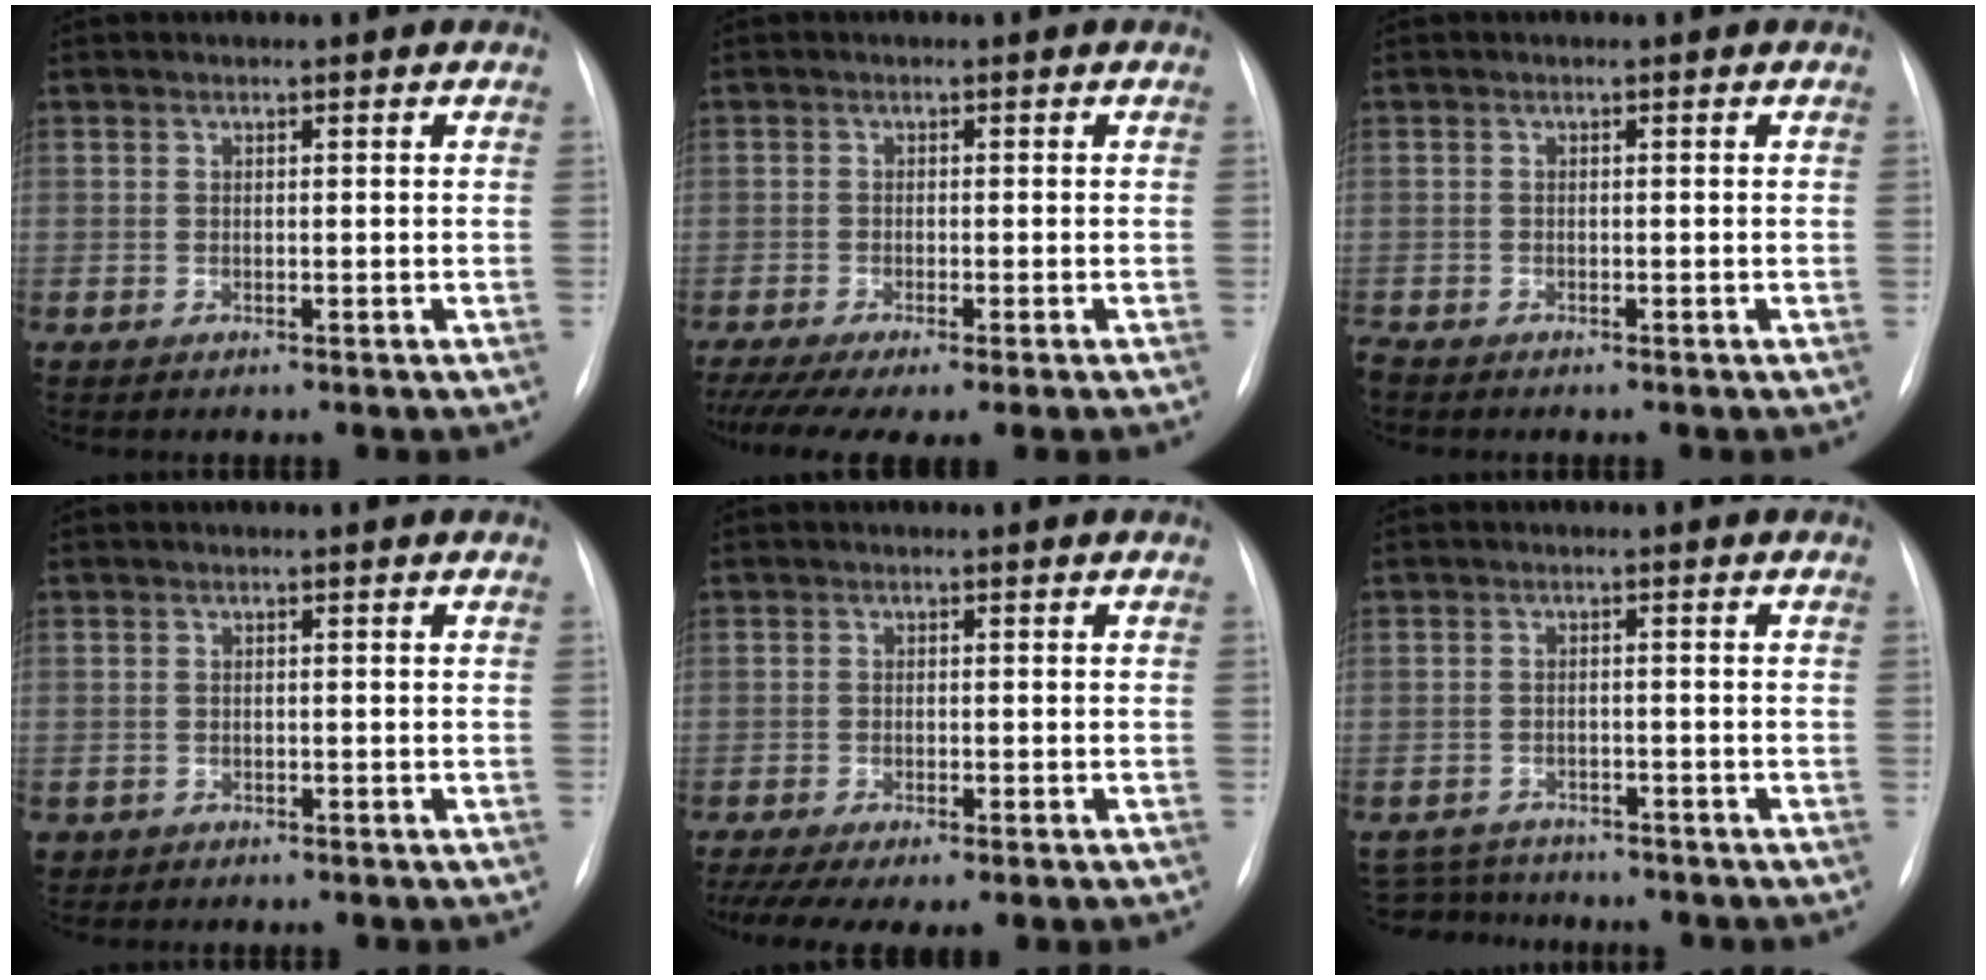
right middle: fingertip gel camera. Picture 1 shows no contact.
{"total": 9.5, "force": [-7.5, 0.7, 5.8], "torque": [-0.084, -0.014, -0.116]}
{"total": 1.3, "force": [-1.1, 0.3, 0.4], "torque": [-0.008, -0.004, -0.016]}
{"total": 1.2, "force": [-0.6, 1.0, 0.1], "torque": [-0.005, 0.003, -0.004]}
{"total": 10.2, "force": [-7.4, 2.5, 6.4], "torque": [-0.114, -0.006, -0.109]}
{"total": 5.4, "force": [-5.2, 1.5, -0.2], "torque": [0.003, 0.002, -0.081]}